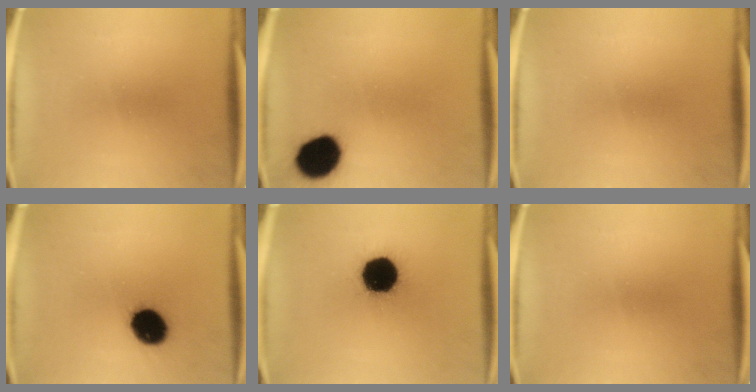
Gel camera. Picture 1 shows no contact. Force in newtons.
{"total": 13.2}
{"total": 0.0}
{"total": 11.9}
{"total": 19.2}
{"total": 0.0}